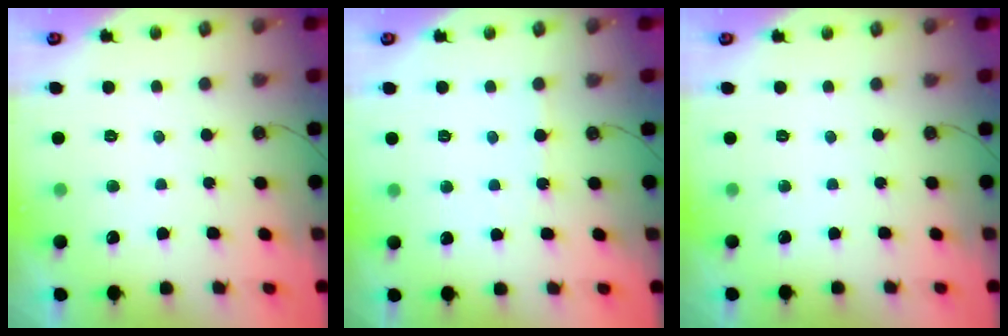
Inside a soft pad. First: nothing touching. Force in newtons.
{"total": 2.5, "press": 2.4, "slide": 0.5}
{"total": 0.0}